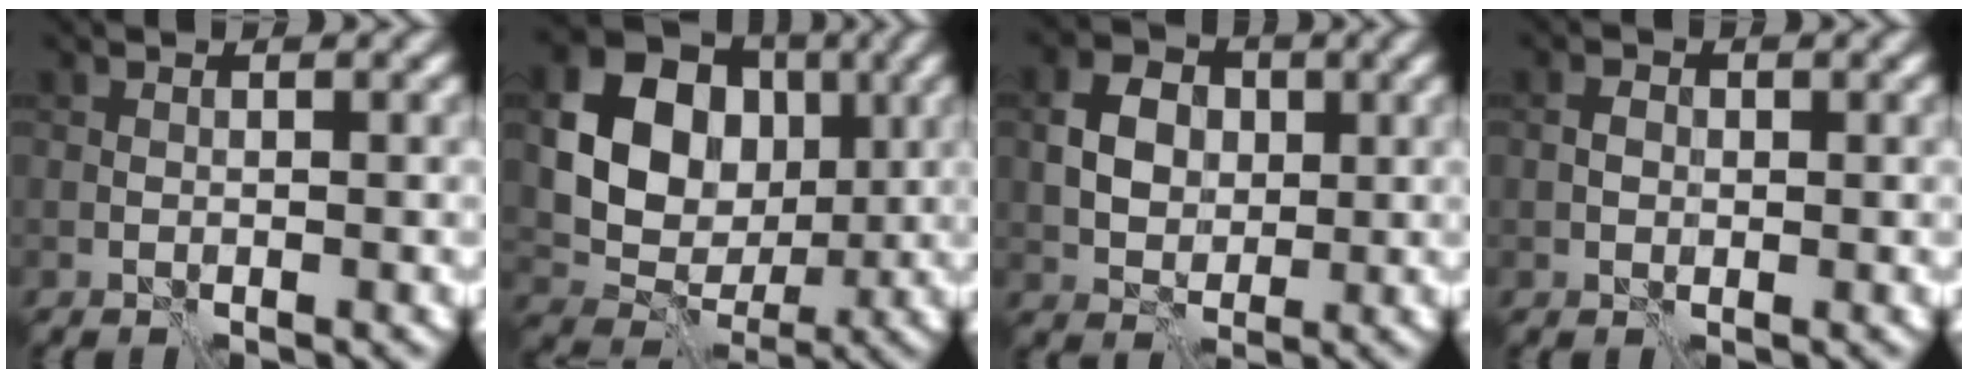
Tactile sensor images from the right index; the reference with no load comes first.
{"total": 14.8, "force": [3.1, 12.6, 6.9], "torque": [-0.168, 0.035, 0.038]}
{"total": 4.3, "force": [0.7, 3.5, 2.4], "torque": [-0.047, 0.004, 0.012]}
{"total": 1.4, "force": [0.0, 1.2, 0.7], "torque": [-0.012, 0.003, -0.002]}